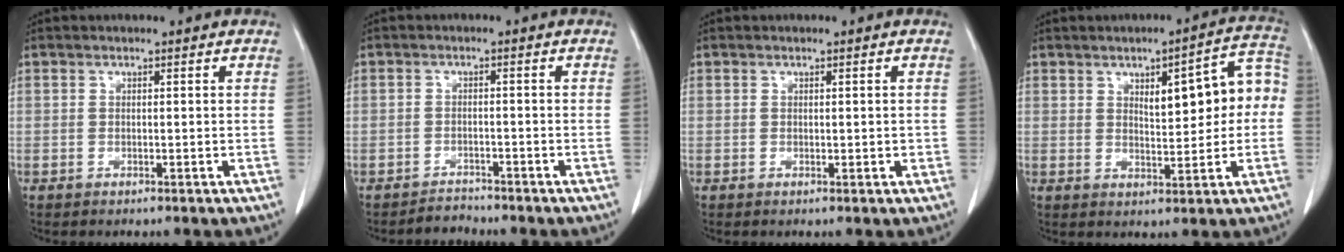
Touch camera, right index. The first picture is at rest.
{"total": 2.0, "force": [-1.8, 0.5, -0.8], "torque": [0.018, -0.003, -0.031]}
{"total": 1.2, "force": [0.2, 0.6, 1.1], "torque": [-0.017, -0.003, 0.006]}
{"total": 10.2, "force": [1.5, 3.5, 9.5], "torque": [-0.117, 0.036, 0.023]}